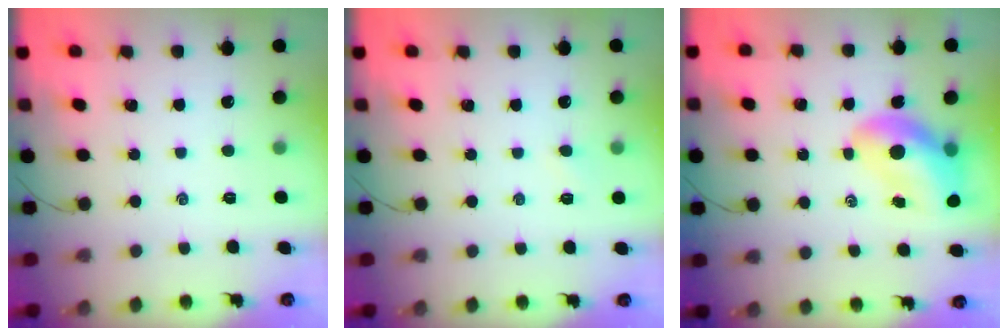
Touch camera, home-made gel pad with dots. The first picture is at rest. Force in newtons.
{"total": 2.5, "press": 2.3, "slide": 0.8}
{"total": 12.1, "press": 11.6, "slide": 3.3}